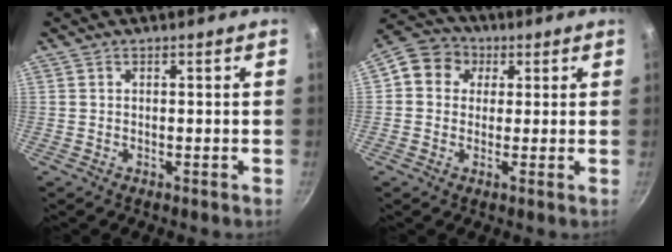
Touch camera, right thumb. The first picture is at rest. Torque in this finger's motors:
{"motor_torque": [-0.16, 0.79, 0.27, -0.30, 0.02]}